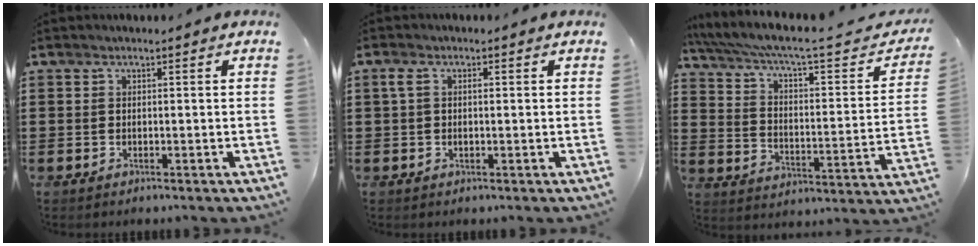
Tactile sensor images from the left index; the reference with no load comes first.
{"total": 1.9, "force": [0.2, 0.8, 1.7], "torque": [-0.041, 0.000, -0.001]}
{"total": 6.2, "force": [4.3, 0.9, 4.3], "torque": [-0.103, -0.033, 0.065]}